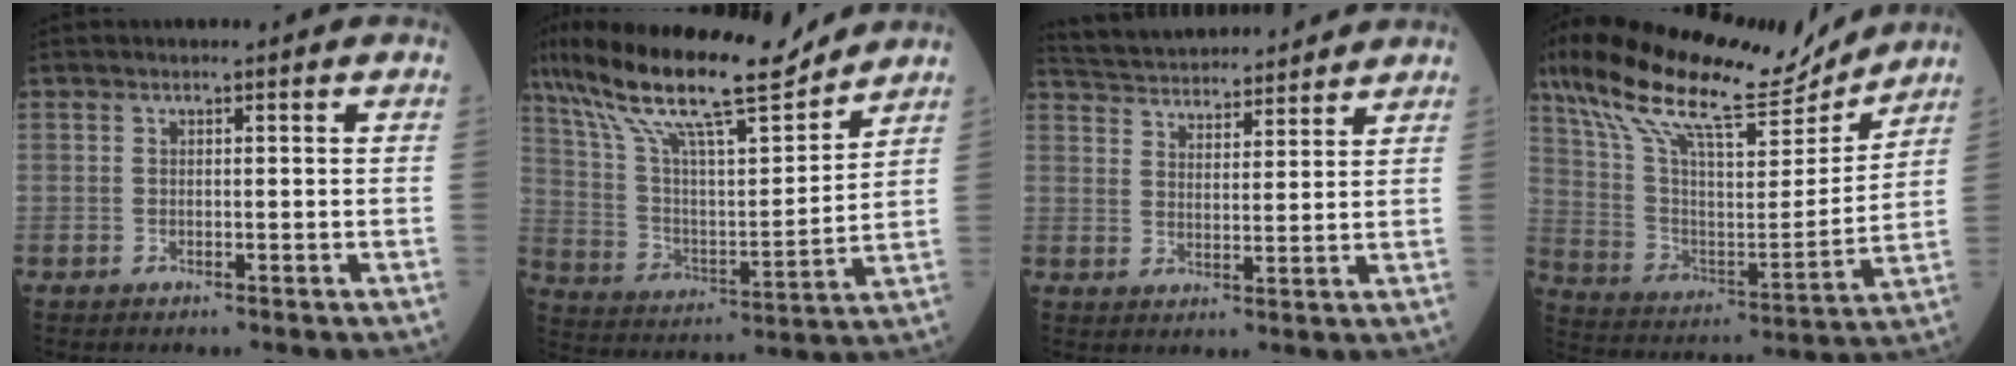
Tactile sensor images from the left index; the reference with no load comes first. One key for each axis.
{"total": 20.0, "fx": 16.1, "fy": 2.8, "fz": 11.6, "tx": -0.213, "ty": 0.016, "tz": 0.286}
{"total": 15.6, "fx": 14.8, "fy": 2.6, "fz": 4.4, "tx": -0.079, "ty": 0.036, "tz": 0.228}
{"total": 21.3, "fx": 17.7, "fy": 4.2, "fz": 11.0, "tx": -0.205, "ty": 0.014, "tz": 0.303}